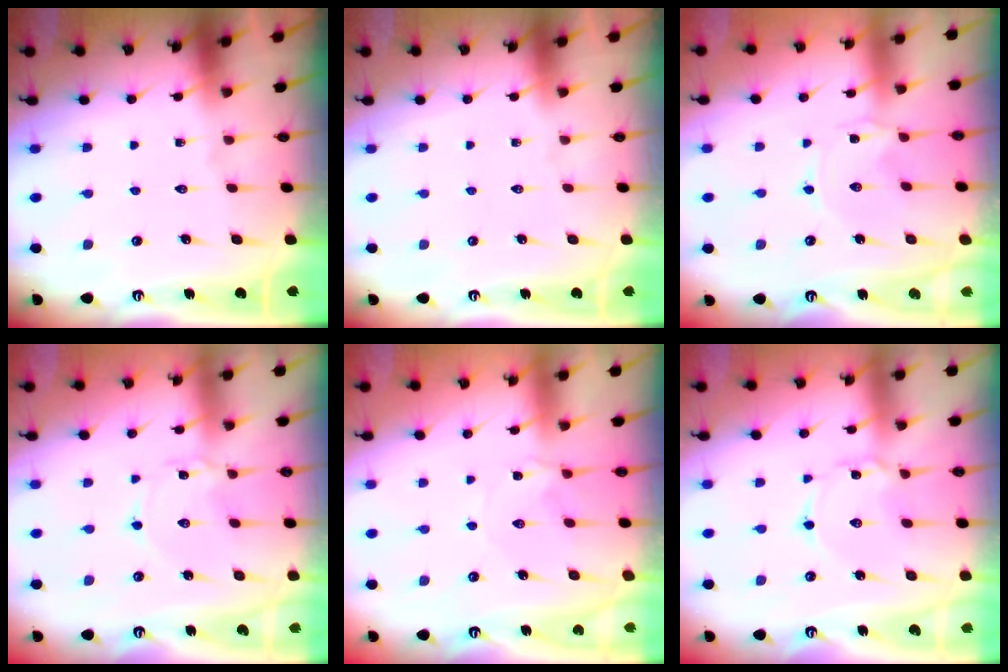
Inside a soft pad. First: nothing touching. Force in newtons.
{"total": 0.0}
{"total": 0.0}
{"total": 1.9, "press": 1.8, "slide": 0.3}
{"total": 1.4, "press": 1.3, "slide": 0.3}
{"total": 2.4, "press": 2.4, "slide": 0.1}